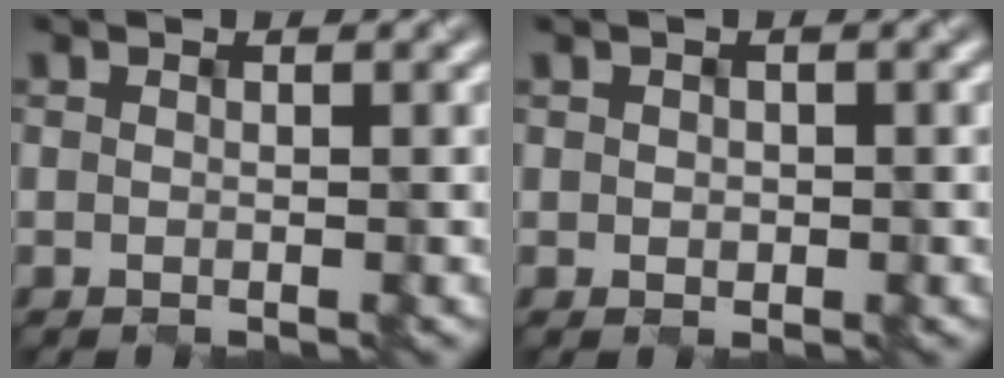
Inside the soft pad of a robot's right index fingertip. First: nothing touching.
{"total": 0.6, "force": [-0.2, 0.6, 0.1], "torque": [-0.001, -0.003, 0.008]}